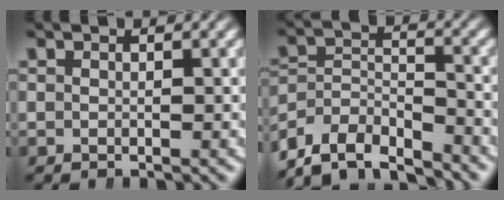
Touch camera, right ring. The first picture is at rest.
{"total": 10.2, "force": [-7.3, 6.2, 3.6], "torque": [-0.094, -0.059, -0.108]}